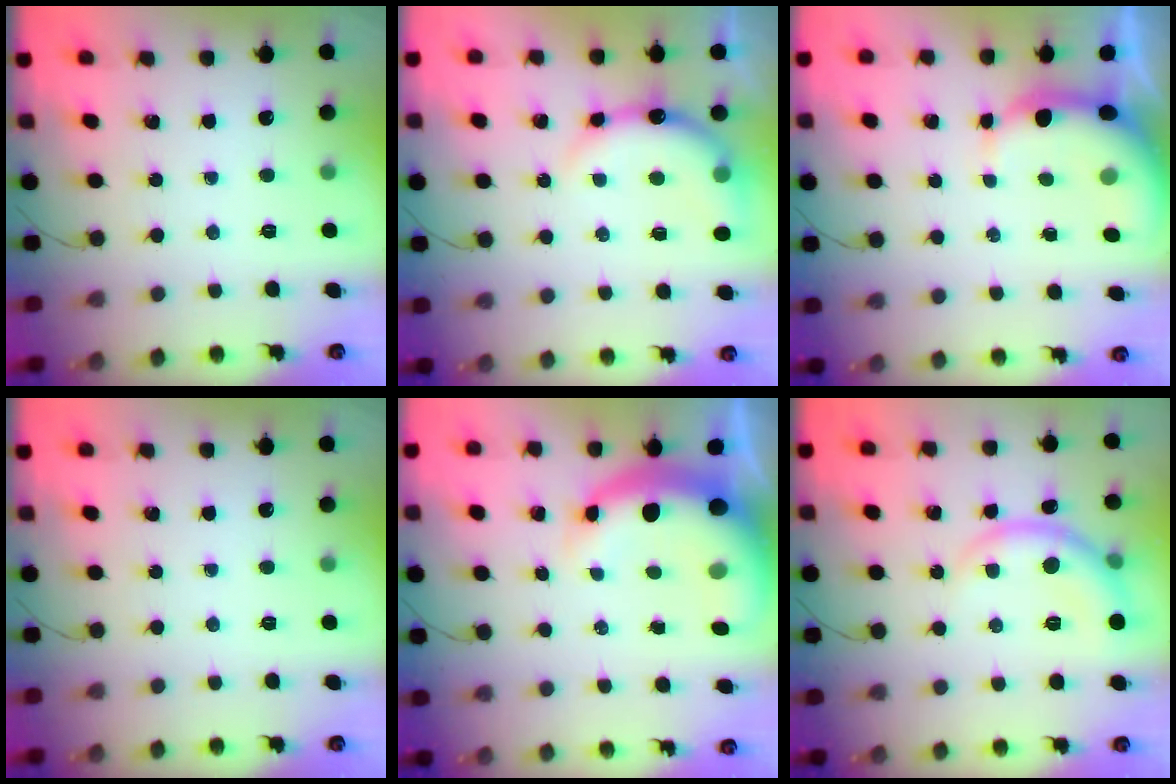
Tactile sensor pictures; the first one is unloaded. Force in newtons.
{"total": 8.5, "press": 8.5, "slide": 0.8}
{"total": 4.8, "press": 4.7, "slide": 1.1}
{"total": 0.0}
{"total": 9.1, "press": 8.7, "slide": 2.4}
{"total": 7.4, "press": 7.3, "slide": 0.9}